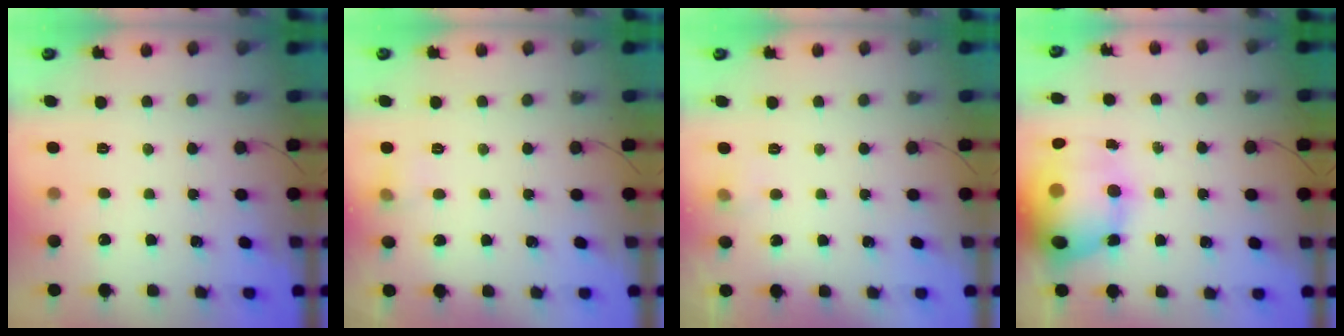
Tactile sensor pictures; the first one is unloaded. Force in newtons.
{"total": 4.9, "press": 4.6, "slide": 1.4}
{"total": 3.6, "press": 3.3, "slide": 1.4}
{"total": 22.4, "press": 22.0, "slide": 4.0}